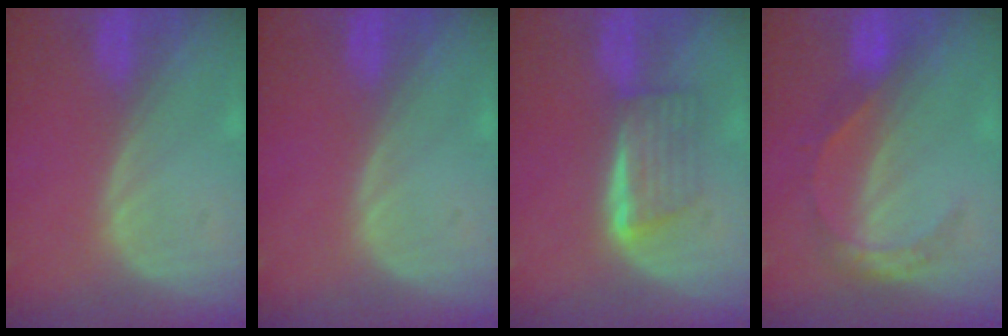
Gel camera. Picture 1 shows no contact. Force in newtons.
{"total": 0.0}
{"total": 5.9, "press": 5.1, "slide": 2.8}
{"total": 4.6, "press": 4.2, "slide": 1.9}